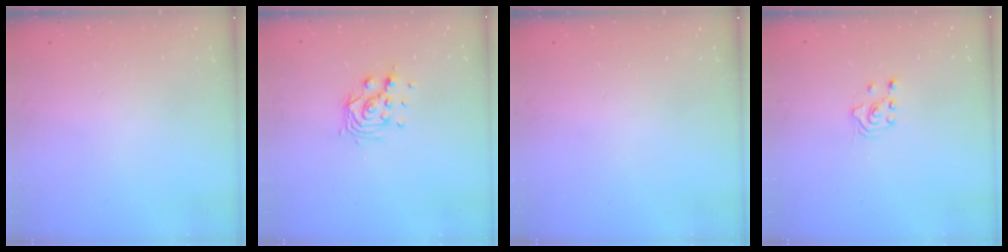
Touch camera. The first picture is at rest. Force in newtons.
{"total": 9.6, "press": 9.6, "slide": 0.5}
{"total": 0.0}
{"total": 1.8, "press": 1.8, "slide": 0.2}